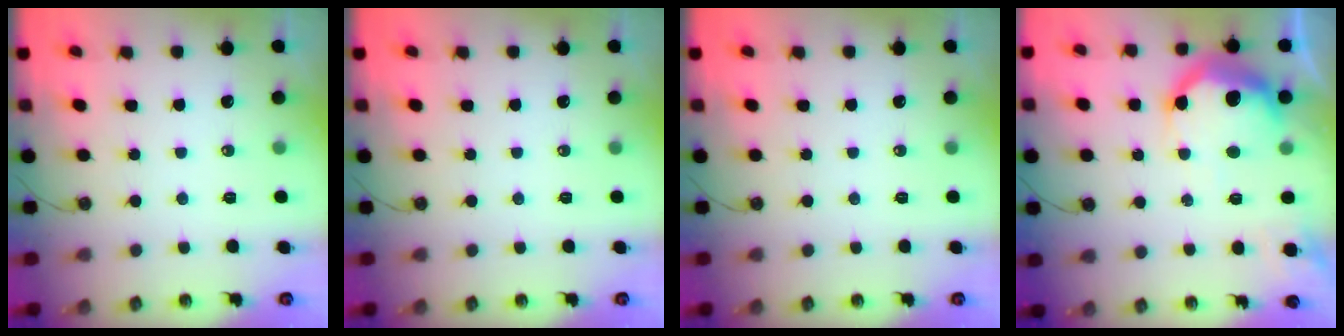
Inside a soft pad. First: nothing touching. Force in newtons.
{"total": 0.0}
{"total": 0.0}
{"total": 18.8, "press": 18.7, "slide": 1.5}